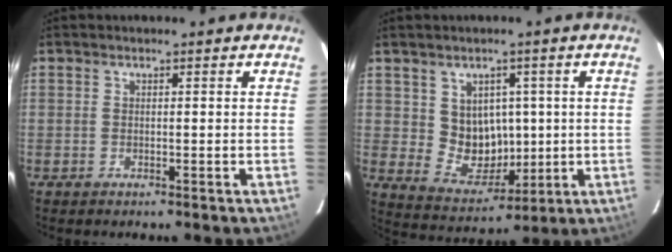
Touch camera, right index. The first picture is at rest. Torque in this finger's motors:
{"motor_torque": [0.17, 0.06, 0.07, 0.01]}